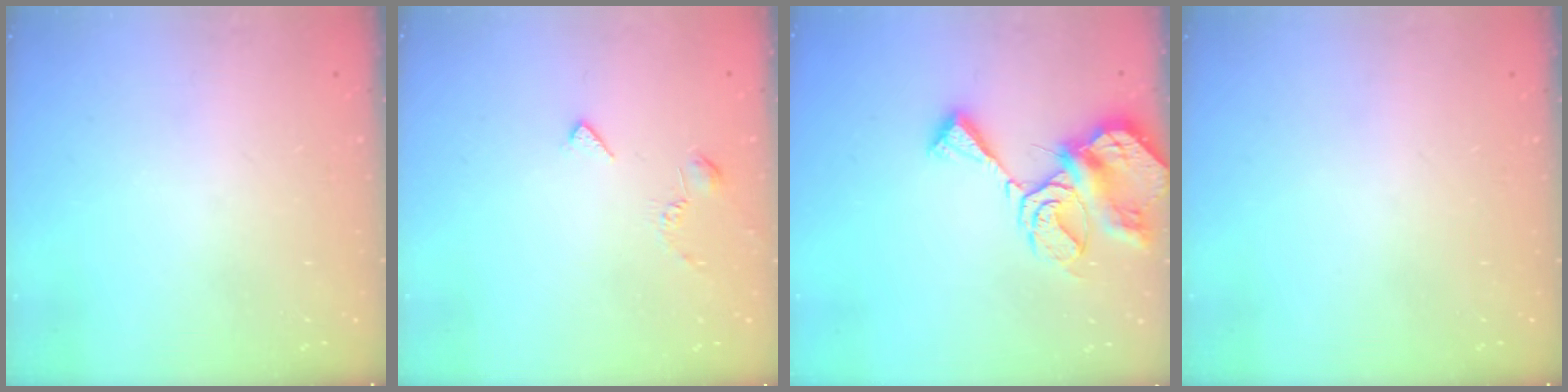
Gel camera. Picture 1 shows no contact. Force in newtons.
{"total": 3.0, "press": 2.9, "slide": 0.7}
{"total": 11.1, "press": 11.1, "slide": 0.8}
{"total": 0.0}